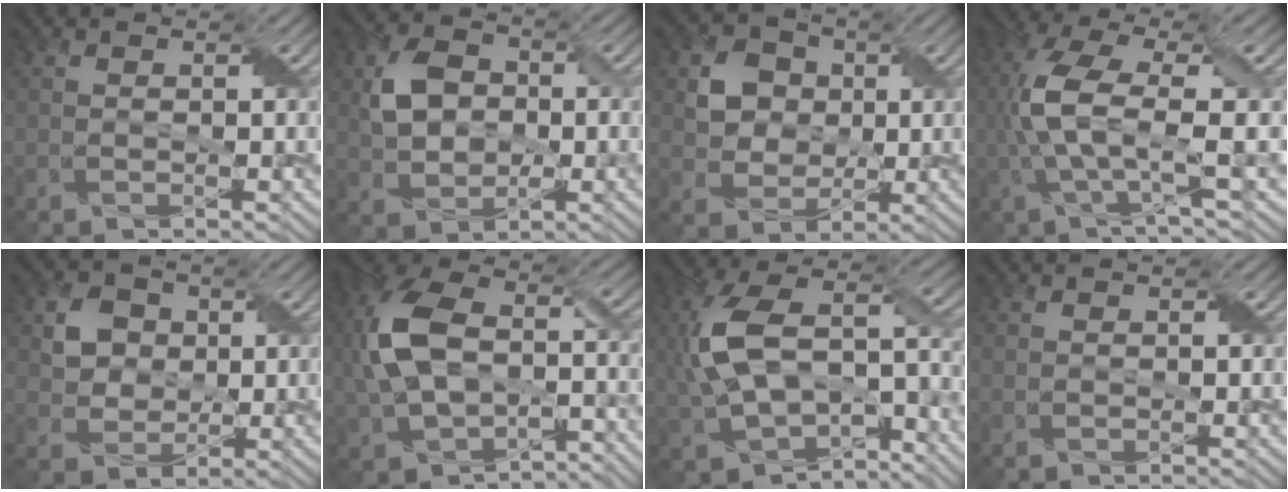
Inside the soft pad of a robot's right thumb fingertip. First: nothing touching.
{"total": 5.8, "force": [0.6, 4.6, 3.5], "torque": [-0.077, 0.004, 0.011]}
{"total": 5.4, "force": [1.3, 4.9, 1.7], "torque": [-0.049, 0.003, 0.014]}
{"total": 8.3, "force": [0.1, 2.3, 7.9], "torque": [-0.173, 0.014, -0.006]}
{"total": 4.1, "force": [1.1, 3.8, 1.1], "torque": [-0.030, 0.002, 0.016]}
{"total": 13.6, "force": [-1.5, 8.4, 10.6], "torque": [-0.244, -0.005, -0.029]}
{"total": 14.3, "force": [-1.9, 8.1, 11.7], "torque": [-0.251, -0.003, -0.036]}
{"total": 0.0}